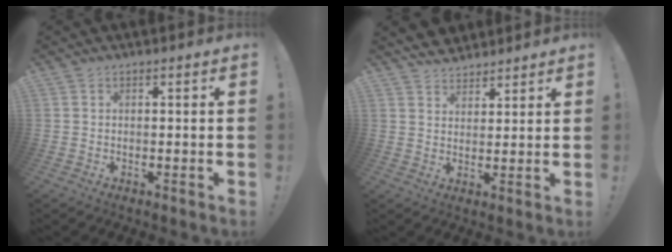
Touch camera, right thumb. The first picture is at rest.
{"total": 5.0, "force": [4.5, 2.2, 0.3], "torque": [-0.007, -0.028, 0.085]}